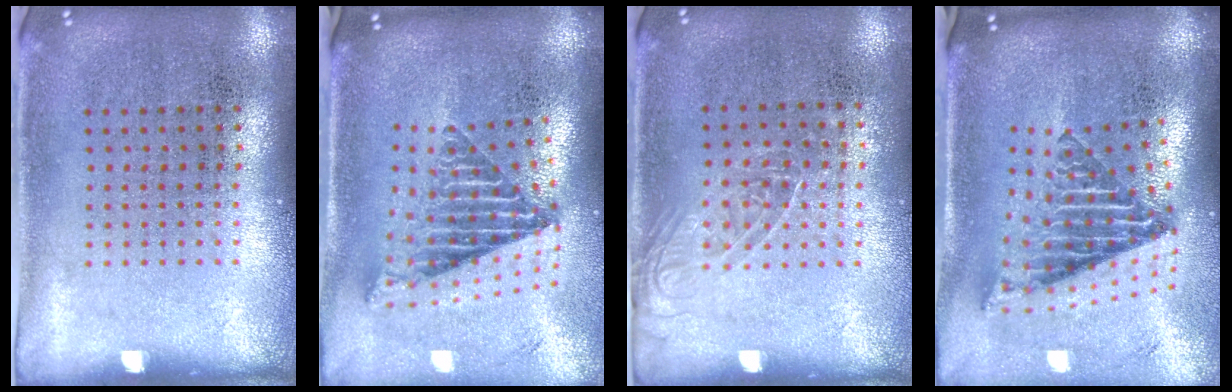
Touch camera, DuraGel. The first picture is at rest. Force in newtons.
{"total": 2.6, "press": 1.6, "slide": 2.0}
{"total": 1.2, "press": 1.1, "slide": 0.7}
{"total": 2.8, "press": 1.7, "slide": 2.2}